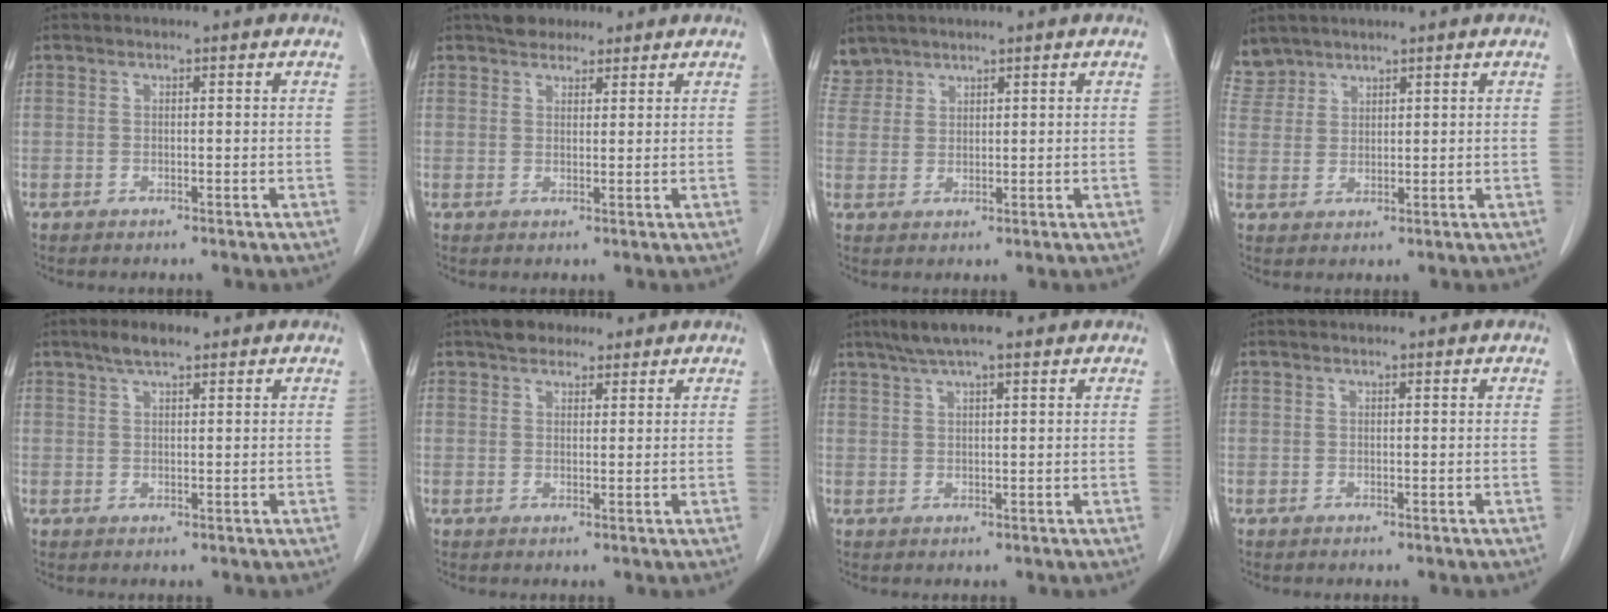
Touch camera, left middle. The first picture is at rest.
{"total": 4.1, "force": [3.3, 2.1, 1.4], "torque": [-0.026, 0.016, 0.056]}
{"total": 3.2, "force": [2.9, 1.4, -0.5], "torque": [0.013, 0.009, 0.061]}
{"total": 3.8, "force": [3.5, 1.6, -0.5], "torque": [0.011, 0.009, 0.076]}
{"total": 3.4, "force": [2.4, 0.9, 2.2], "torque": [-0.047, 0.008, 0.043]}
{"total": 4.6, "force": [3.4, 2.4, 1.9], "torque": [-0.037, 0.018, 0.060]}
{"total": 6.4, "force": [4.6, 1.0, 4.3], "torque": [-0.081, 0.025, 0.078]}
{"total": 0.0}